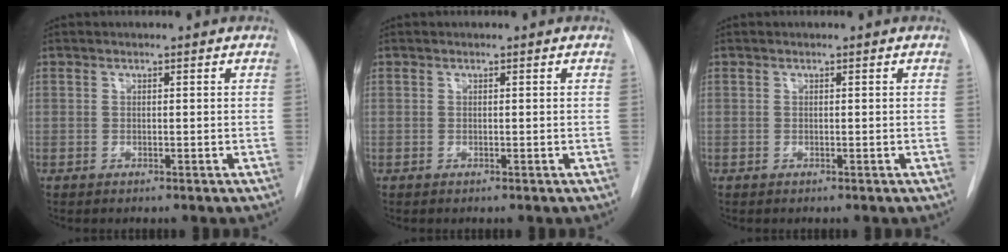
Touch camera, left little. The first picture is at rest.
{"total": 0.0}
{"total": 0.0}